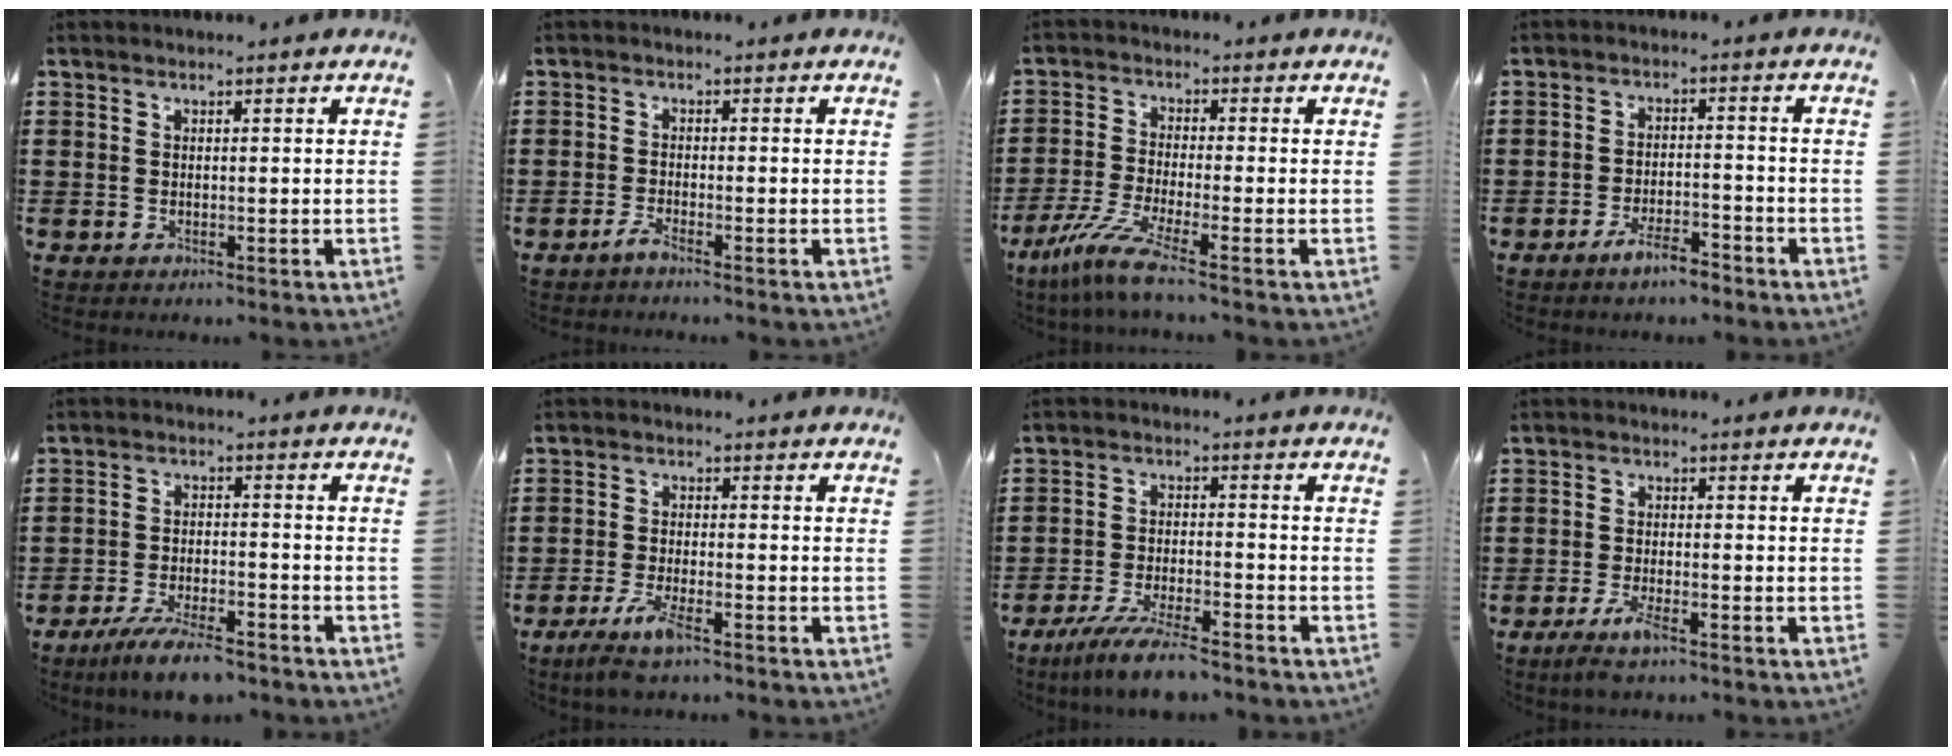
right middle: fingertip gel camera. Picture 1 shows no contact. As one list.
[{"total": 1.6, "force": [-1.2, -0.1, 1.0], "torque": [-0.016, -0.002, -0.023]}, {"total": 6.4, "force": [-4.4, 0.0, 4.7], "torque": [-0.112, -0.022, -0.088]}, {"total": 4.3, "force": [-3.4, 0.8, 2.4], "torque": [-0.046, 0.005, -0.066]}, {"total": 6.3, "force": [-5.3, 0.8, 3.4], "torque": [-0.072, -0.007, -0.100]}, {"total": 4.7, "force": [-3.2, 0.6, 3.5], "torque": [-0.075, -0.011, -0.059]}, {"total": 6.6, "force": [-5.5, 0.3, 3.6], "torque": [-0.081, -0.015, -0.107]}, {"total": 3.6, "force": [-2.3, 0.4, 2.7], "torque": [-0.057, -0.006, -0.043]}]